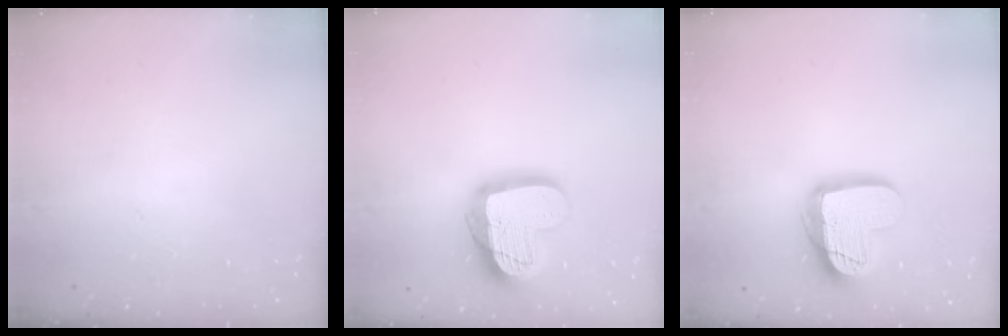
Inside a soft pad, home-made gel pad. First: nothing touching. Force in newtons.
{"total": 19.1, "press": 19.0, "slide": 2.0}
{"total": 15.5, "press": 15.4, "slide": 1.1}